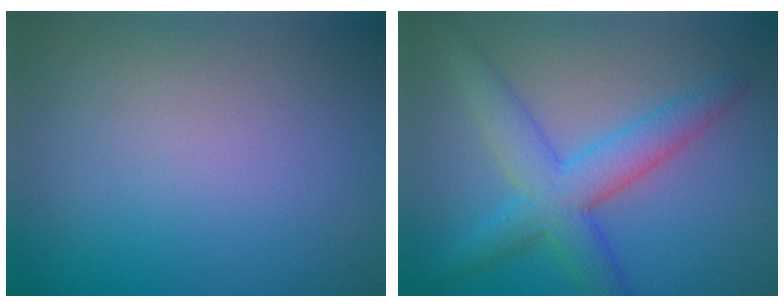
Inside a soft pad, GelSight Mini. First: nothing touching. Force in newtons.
{"total": 5.4, "press": 5.4, "slide": 0.1}